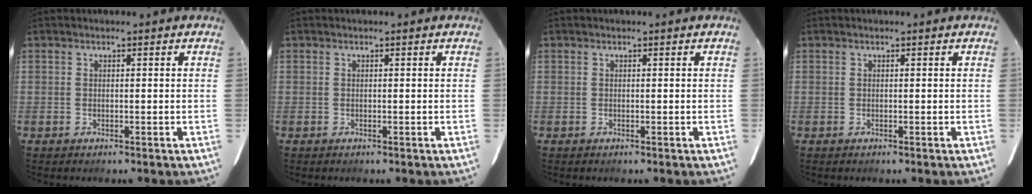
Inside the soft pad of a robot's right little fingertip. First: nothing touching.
{"total": 0.0}
{"total": 0.0}
{"total": 0.0}